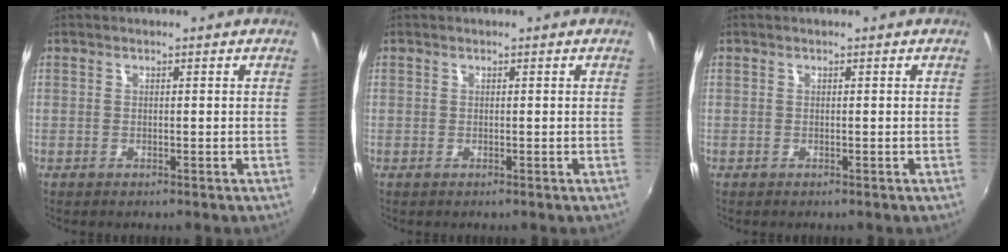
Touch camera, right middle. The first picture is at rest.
{"total": 0.0}
{"total": 0.0}